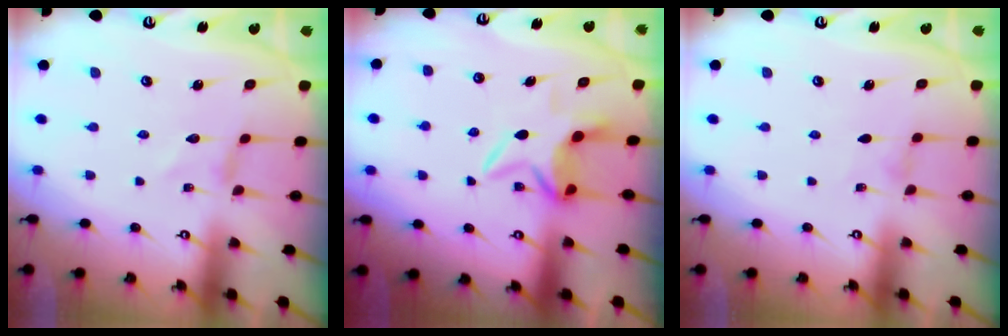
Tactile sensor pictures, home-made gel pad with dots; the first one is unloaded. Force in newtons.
{"total": 5.2, "press": 5.1, "slide": 1.0}
{"total": 0.0}